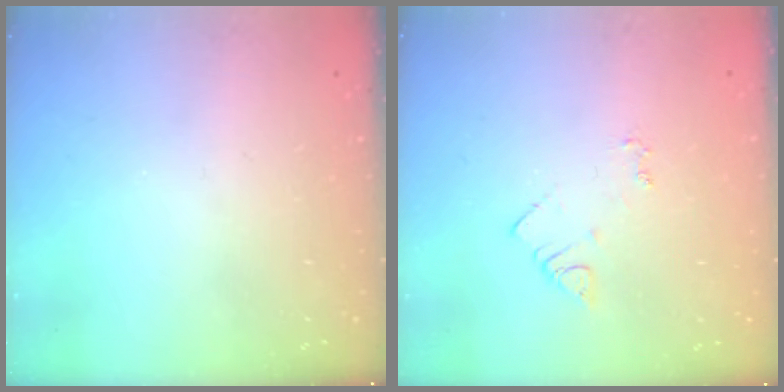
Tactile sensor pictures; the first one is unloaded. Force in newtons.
{"total": 4.2, "press": 4.1, "slide": 0.6}